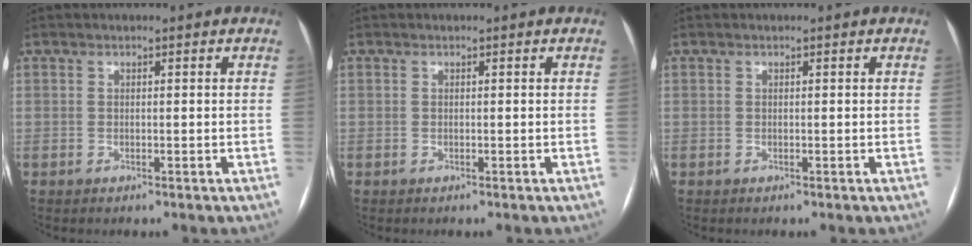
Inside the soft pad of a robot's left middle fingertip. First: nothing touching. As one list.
[{"total": 0.0}, {"total": 0.0}]